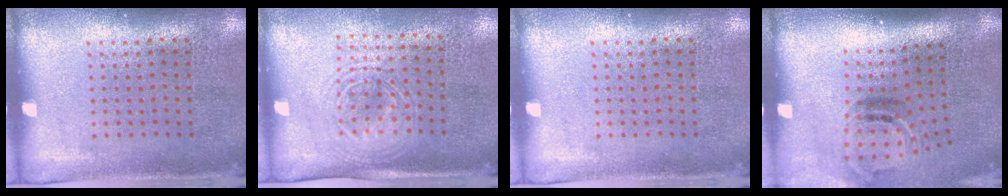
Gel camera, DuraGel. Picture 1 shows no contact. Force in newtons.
{"total": 1.5, "press": 1.3, "slide": 0.7}
{"total": 0.0}
{"total": 2.0, "press": 1.2, "slide": 1.6}